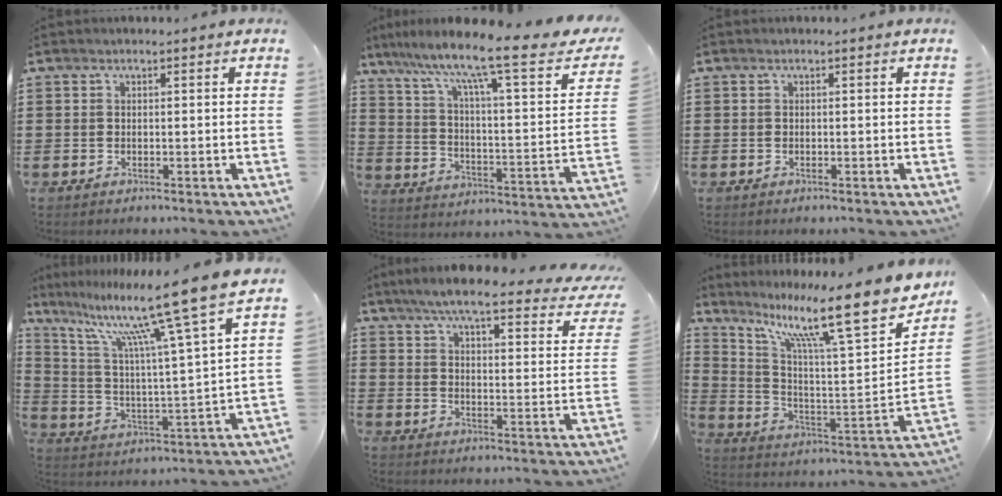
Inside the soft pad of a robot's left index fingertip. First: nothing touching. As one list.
[{"total": 10.3, "force": [7.5, 0.8, 7.0], "torque": [-0.140, -0.061, 0.109]}, {"total": 0.0}, {"total": 13.7, "force": [10.4, 0.1, 8.8], "torque": [-0.184, -0.075, 0.160]}, {"total": 6.7, "force": [5.4, 0.1, 3.9], "torque": [-0.091, -0.038, 0.086]}, {"total": 15.6, "force": [11.2, 1.7, 10.7], "torque": [-0.193, -0.093, 0.169]}]